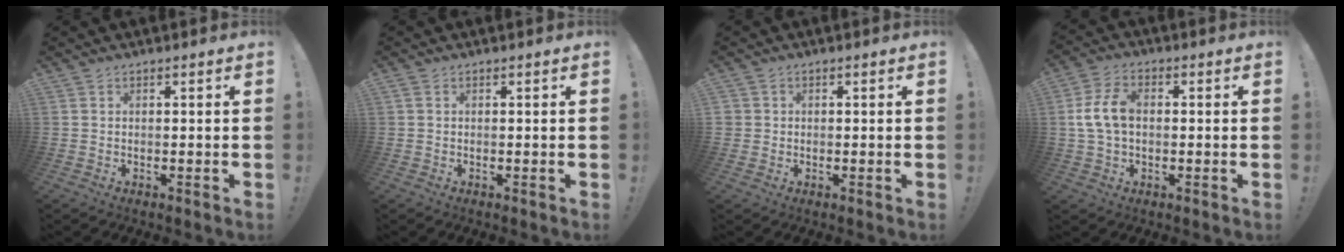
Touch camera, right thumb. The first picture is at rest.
{"total": 0.5, "force": [0.1, 0.4, 0.3], "torque": [-0.015, 0.005, 0.003]}
{"total": 1.7, "force": [-0.1, 1.7, 0.2], "torque": [0.003, 0.001, -0.002]}
{"total": 9.3, "force": [0.3, 6.0, 7.1], "torque": [-0.142, 0.013, 0.013]}